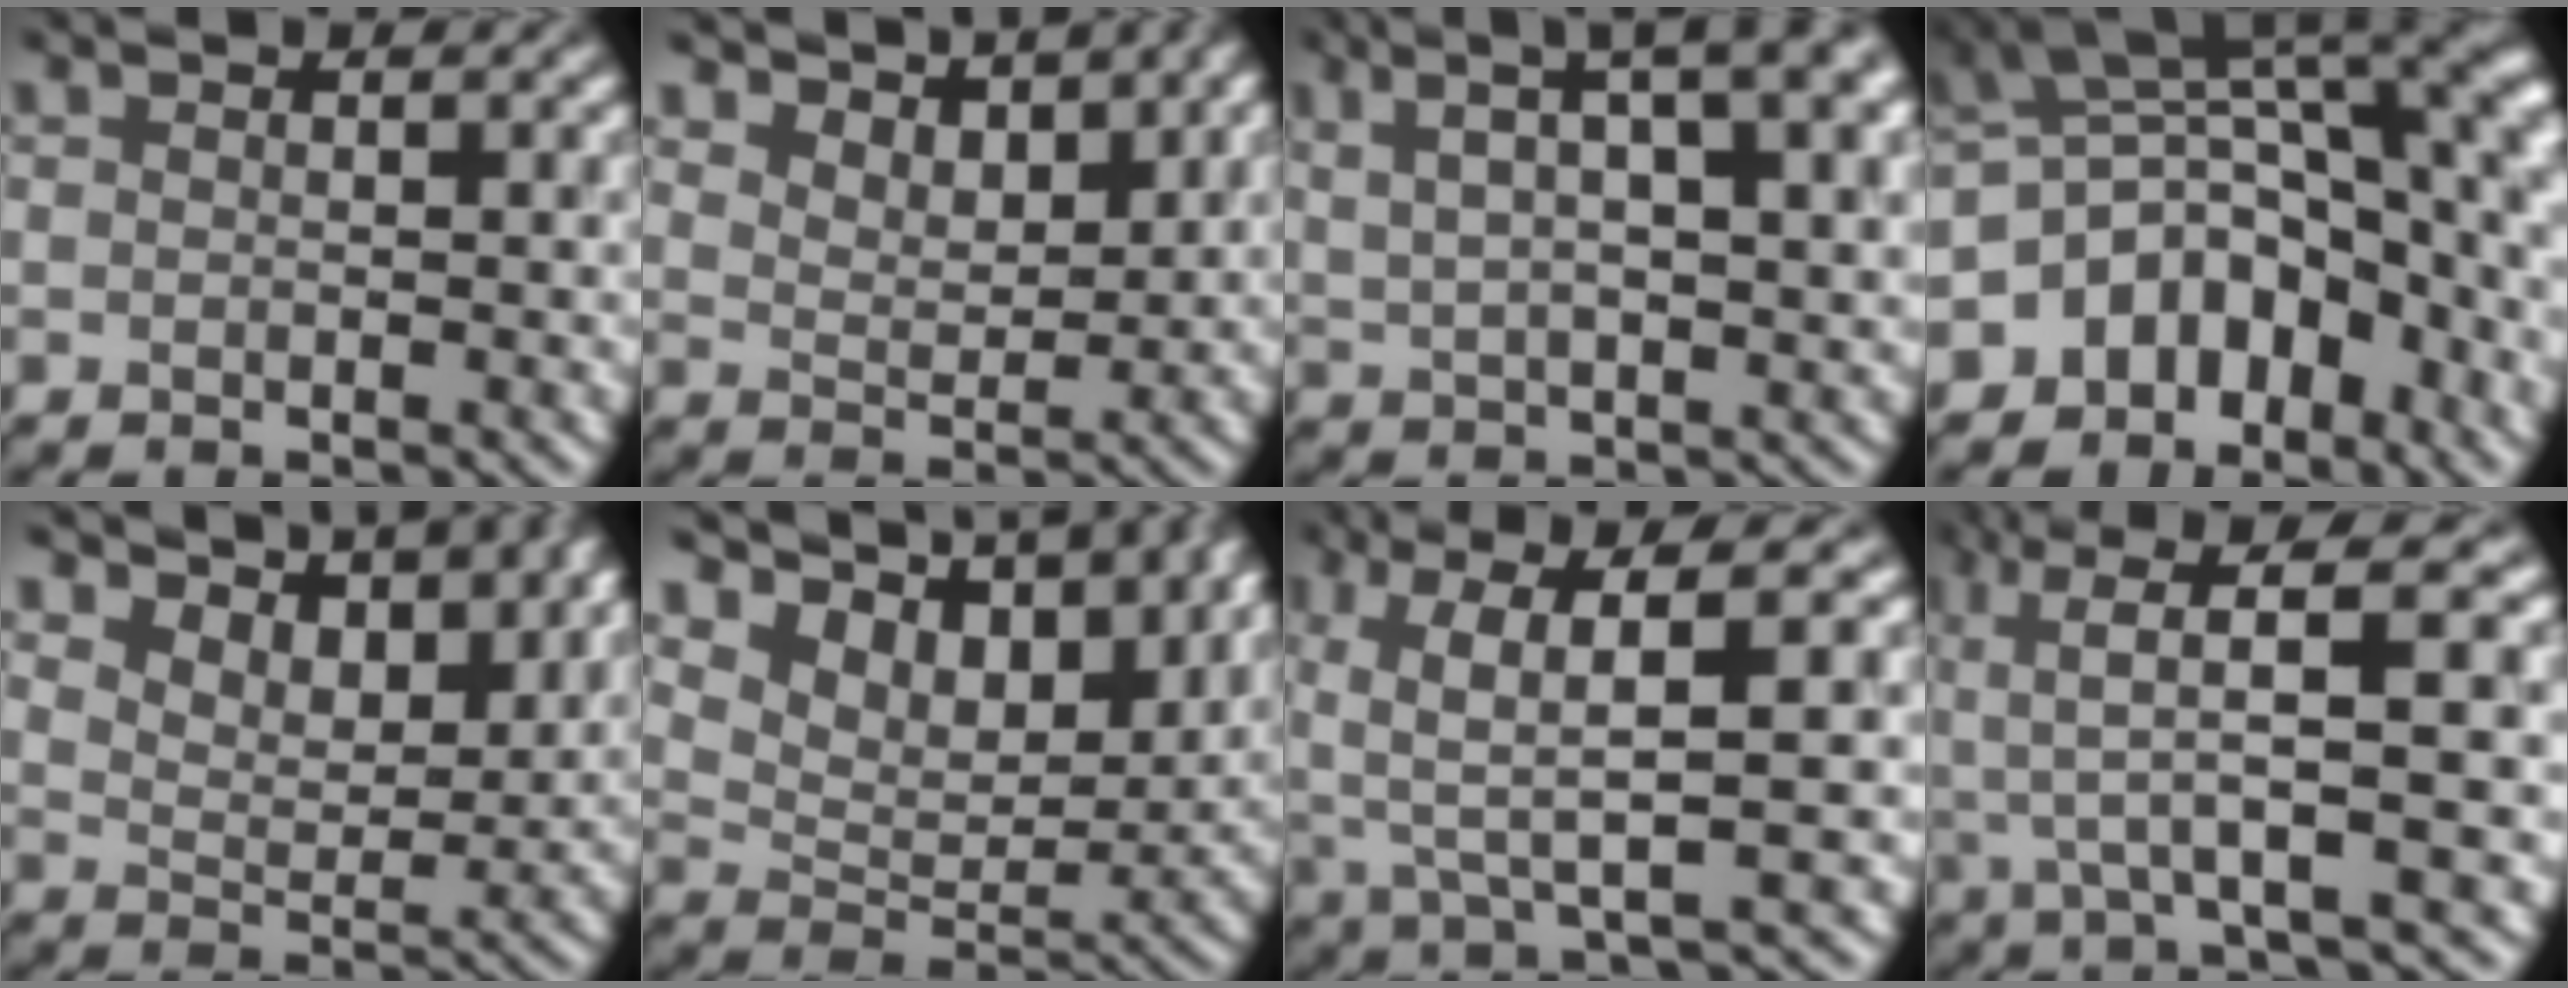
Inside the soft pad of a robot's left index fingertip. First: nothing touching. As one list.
[{"total": 4.8, "force": [4.5, 0.9, 1.3], "torque": [-0.051, -0.003, 0.095]}, {"total": 8.7, "force": [5.2, 1.8, 6.8], "torque": [-0.146, 0.006, 0.126]}, {"total": 8.7, "force": [-5.6, 5.0, 4.4], "torque": [-0.069, -0.010, -0.069]}, {"total": 6.4, "force": [6.0, 1.1, 1.9], "torque": [-0.059, -0.014, 0.115]}, {"total": 8.6, "force": [7.6, 2.6, 3.0], "torque": [-0.111, -0.018, 0.159]}, {"total": 5.1, "force": [1.0, 0.1, 5.0], "torque": [-0.122, -0.007, 0.058]}, {"total": 5.8, "force": [1.2, -0.1, 5.6], "torque": [-0.120, 0.008, 0.060]}]